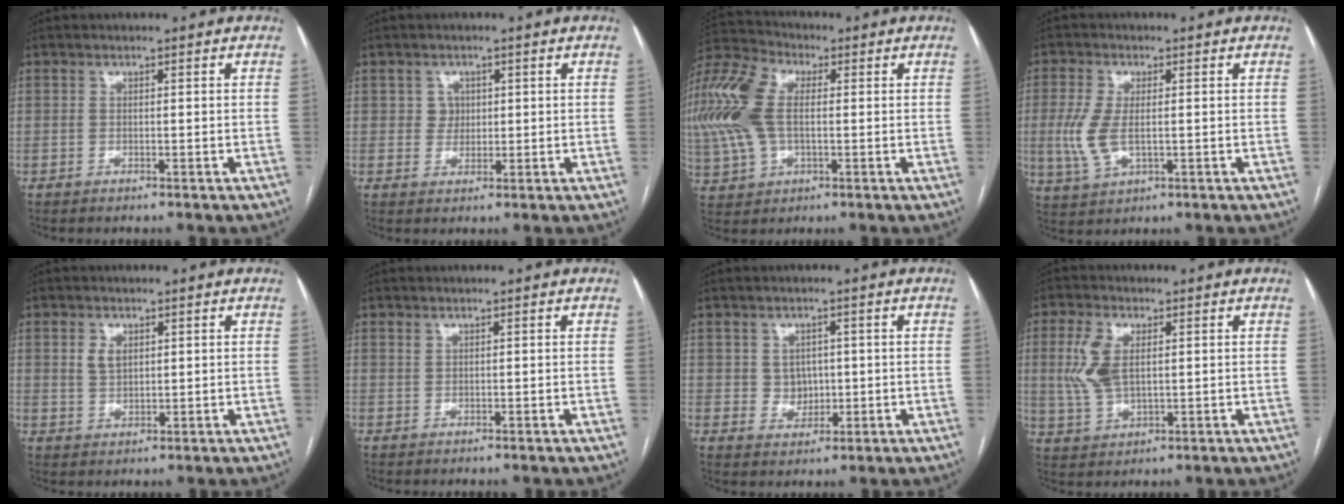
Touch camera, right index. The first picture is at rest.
{"total": 2.4, "force": [0.7, 2.3, 0.4], "torque": [-0.002, 0.002, 0.009]}
{"total": 18.0, "force": [1.7, 10.6, 14.4], "torque": [-0.378, 0.022, 0.032]}
{"total": 6.5, "force": [-0.4, 2.9, 5.8], "torque": [-0.143, -0.007, -0.003]}
{"total": 2.9, "force": [1.1, 1.8, 1.9], "torque": [-0.036, 0.002, 0.025]}
{"total": 0.5, "force": [0.5, 0.1, 0.0], "torque": [-0.006, 0.002, 0.011]}
{"total": 3.5, "force": [0.6, 3.2, 1.3], "torque": [-0.017, 0.007, 0.016]}
{"total": 6.9, "force": [1.7, 3.3, 5.8], "torque": [-0.150, 0.010, 0.037]}